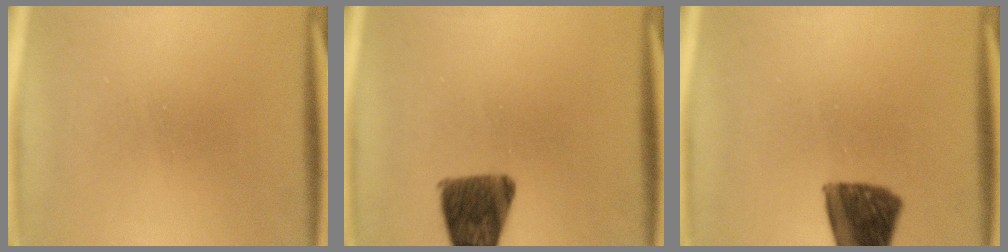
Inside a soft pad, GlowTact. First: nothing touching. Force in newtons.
{"total": 10.6}
{"total": 10.5}